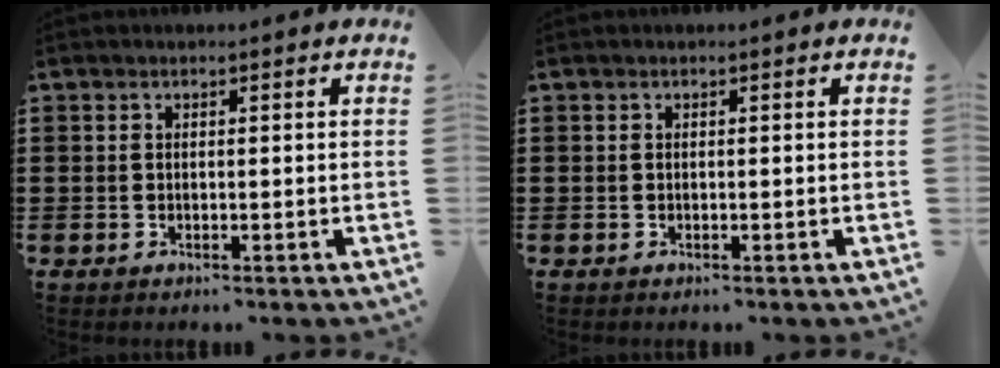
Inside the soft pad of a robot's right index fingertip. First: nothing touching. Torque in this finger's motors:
{"motor_torque": [2.14, 0.00, 0.00, 0.01]}